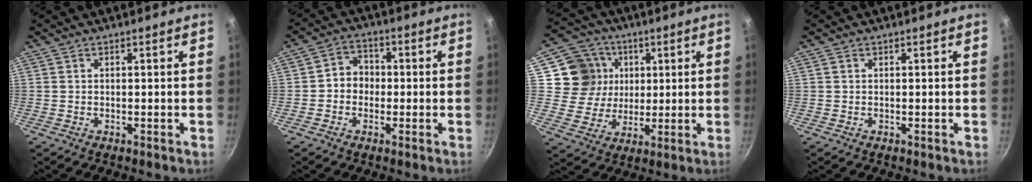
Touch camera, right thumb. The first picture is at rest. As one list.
[{"total": 5.2, "force": [-0.5, 4.6, 2.4], "torque": [-0.007, 0.016, -0.018]}, {"total": 12.0, "force": [3.4, 11.1, 3.3], "torque": [-0.028, -0.006, 0.056]}, {"total": 0.0}]